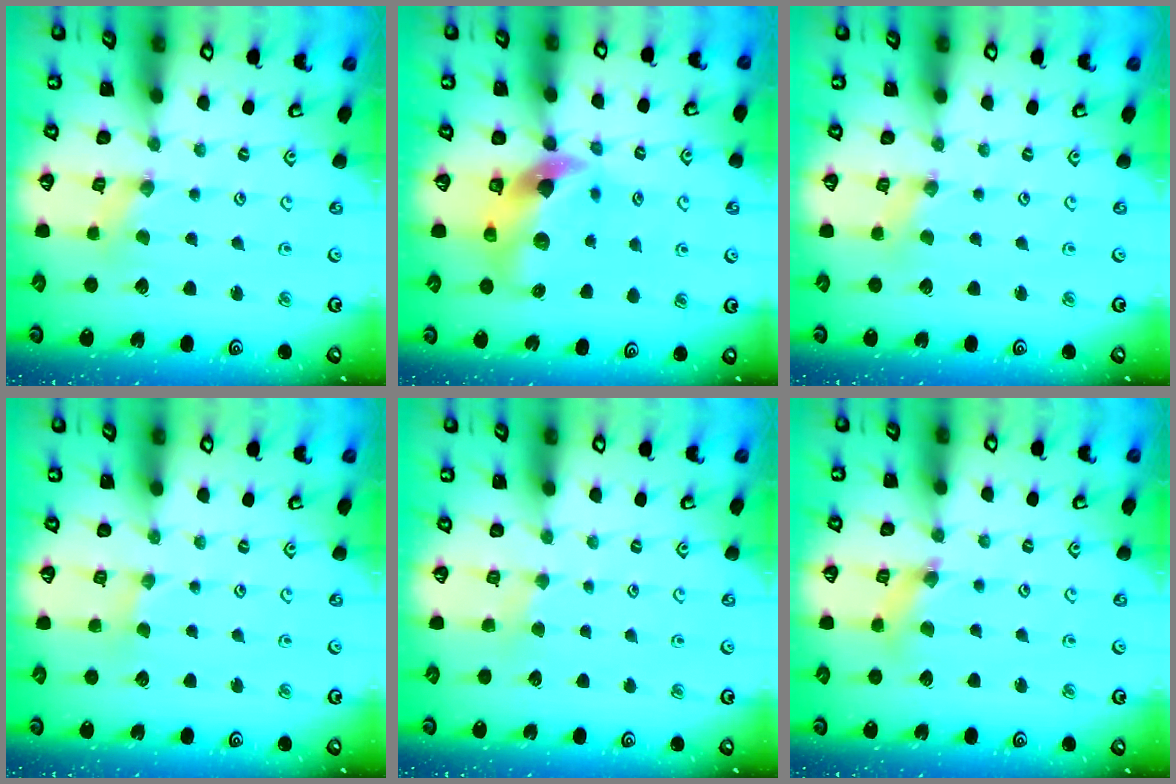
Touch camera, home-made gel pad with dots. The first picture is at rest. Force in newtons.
{"total": 12.0, "press": 11.8, "slide": 1.9}
{"total": 0.0}
{"total": 0.6, "press": 0.6, "slide": 0.2}
{"total": 2.2, "press": 2.2, "slide": 0.3}
{"total": 4.2, "press": 4.2, "slide": 0.5}